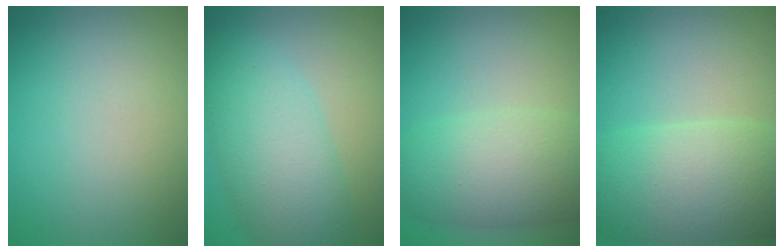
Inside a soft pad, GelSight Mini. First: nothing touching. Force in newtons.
{"total": 7.0, "press": 7.0, "slide": 0.1}
{"total": 6.9, "press": 6.9, "slide": 0.2}
{"total": 8.0, "press": 8.0, "slide": 0.7}